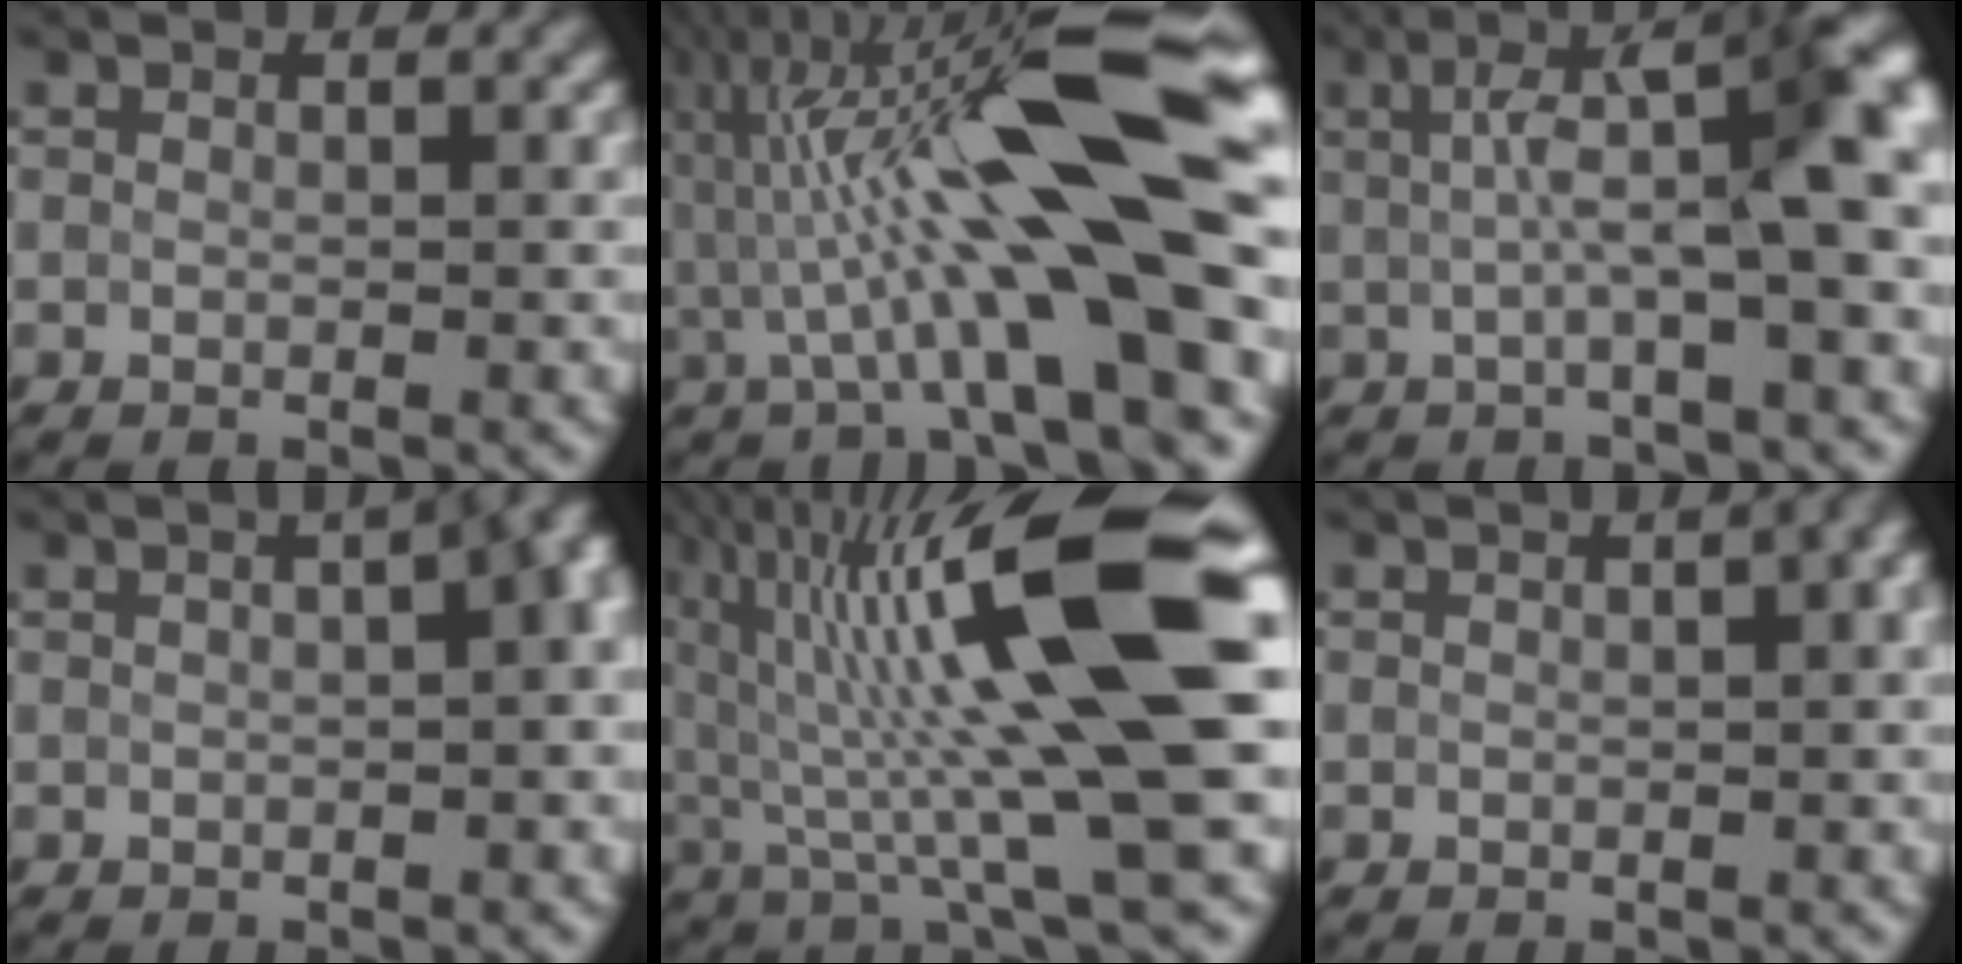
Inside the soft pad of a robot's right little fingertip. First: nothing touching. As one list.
[{"total": 15.5, "force": [0.6, 3.2, 15.1], "torque": [-0.240, 0.025, 0.004]}, {"total": 8.4, "force": [1.4, 1.6, 8.1], "torque": [-0.120, 0.012, 0.016]}, {"total": 12.6, "force": [2.6, 6.6, 10.4], "torque": [-0.028, 0.063, -0.008]}, {"total": 16.1, "force": [2.7, 2.9, 15.6], "torque": [-0.247, 0.010, 0.043]}, {"total": 5.2, "force": [1.6, 2.5, 4.2], "torque": [-0.015, 0.032, 0.007]}]